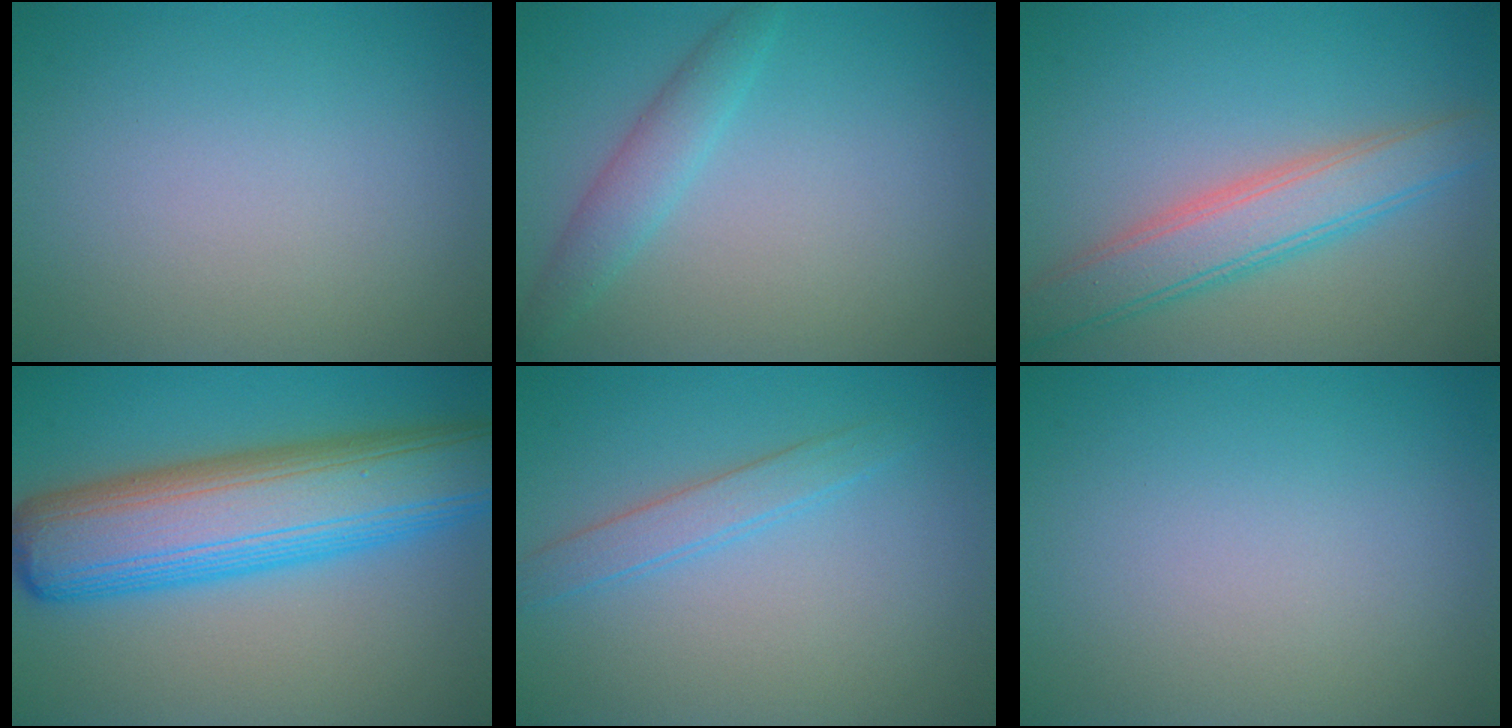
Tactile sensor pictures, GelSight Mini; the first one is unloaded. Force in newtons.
{"total": 2.3, "press": 2.3, "slide": 0.1}
{"total": 4.8, "press": 4.8, "slide": 0.1}
{"total": 11.9, "press": 11.9, "slide": 0.2}
{"total": 2.1, "press": 2.1, "slide": 0.1}
{"total": 0.0}